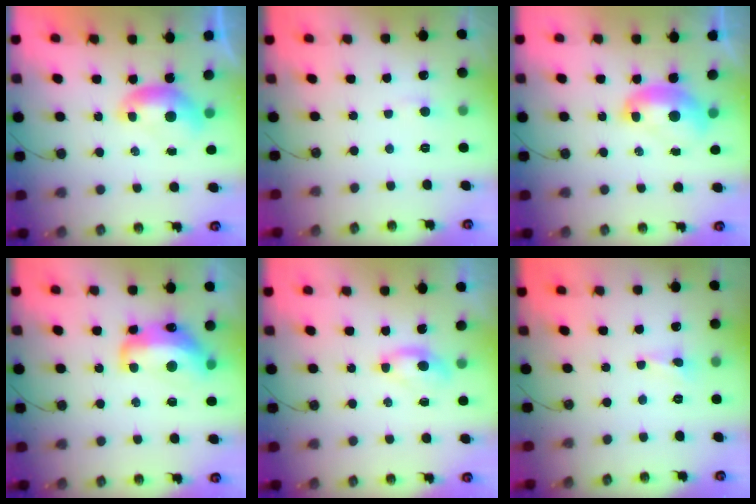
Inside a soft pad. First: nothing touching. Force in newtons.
{"total": 1.9, "press": 1.8, "slide": 0.4}
{"total": 2.5, "press": 2.5, "slide": 0.2}
{"total": 8.5, "press": 8.4, "slide": 1.2}
{"total": 1.2, "press": 1.1, "slide": 0.5}
{"total": 0.9, "press": 0.8, "slide": 0.2}